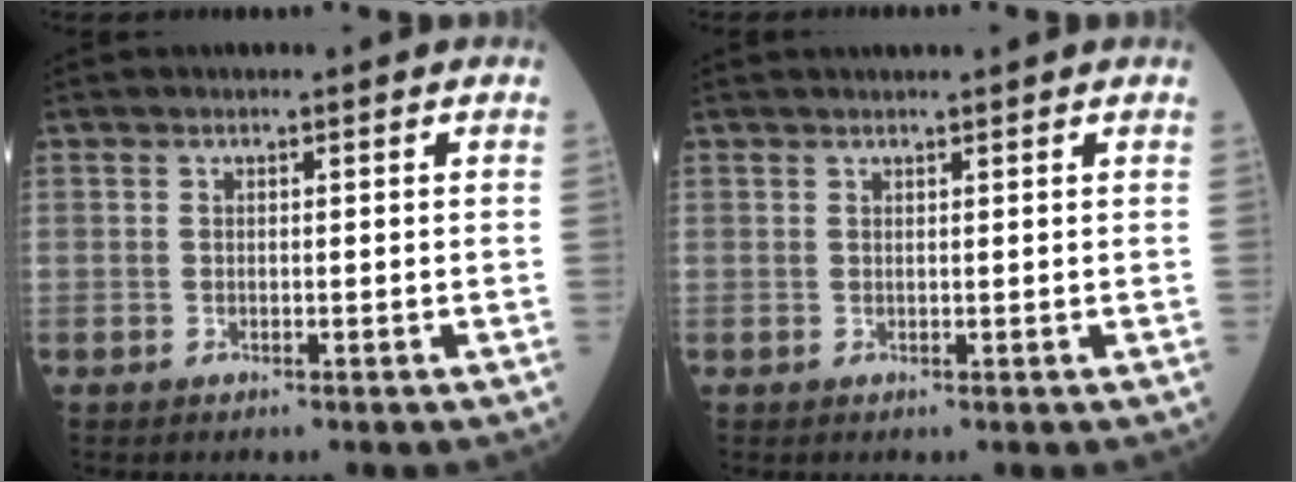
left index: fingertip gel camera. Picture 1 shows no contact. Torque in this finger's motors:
{"motor_torque": [1.07, -1.08, 0.14, 0.04]}